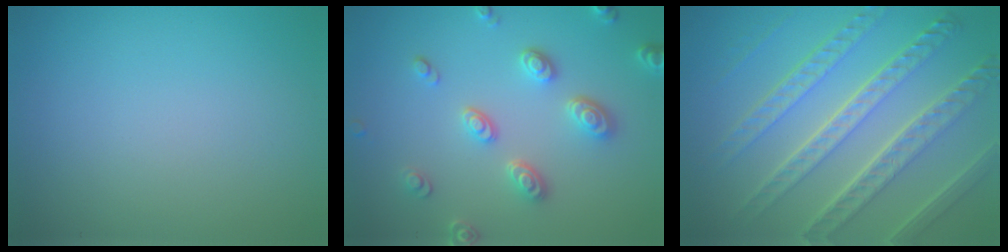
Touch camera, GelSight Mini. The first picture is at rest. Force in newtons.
{"total": 3.3, "press": 3.2, "slide": 0.9}
{"total": 8.6, "press": 6.2, "slide": 6.0}